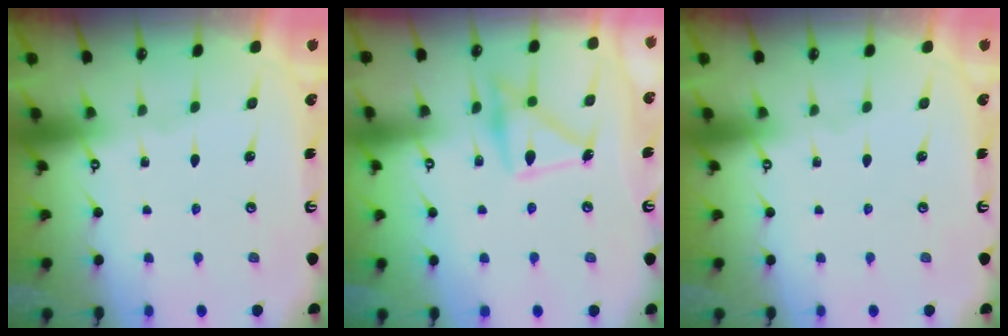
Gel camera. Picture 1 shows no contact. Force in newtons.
{"total": 17.0, "press": 17.0, "slide": 0.9}
{"total": 0.0}